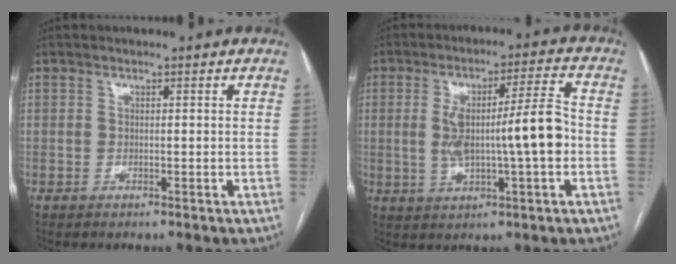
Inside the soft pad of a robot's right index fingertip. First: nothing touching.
{"total": 11.4, "force": [-0.9, 1.1, 11.3], "torque": [-0.198, 0.019, -0.010]}